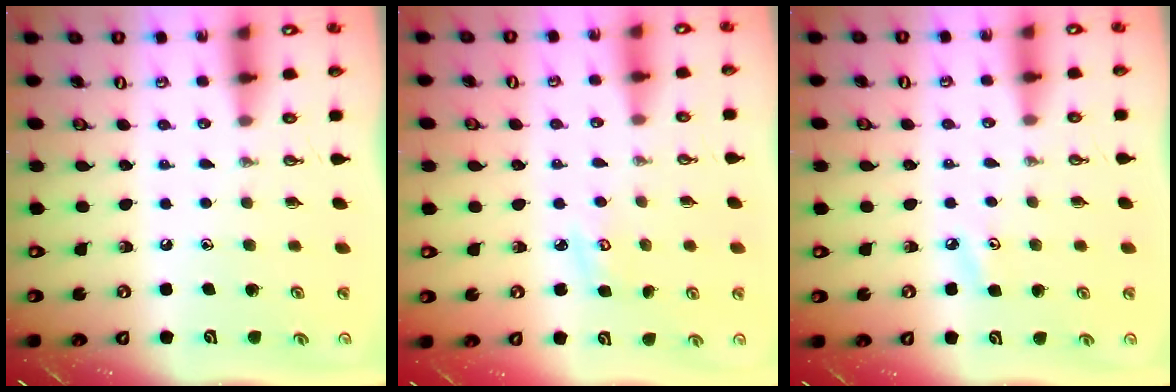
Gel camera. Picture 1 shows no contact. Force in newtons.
{"total": 3.4, "press": 3.4, "slide": 0.4}
{"total": 4.3, "press": 4.2, "slide": 0.5}